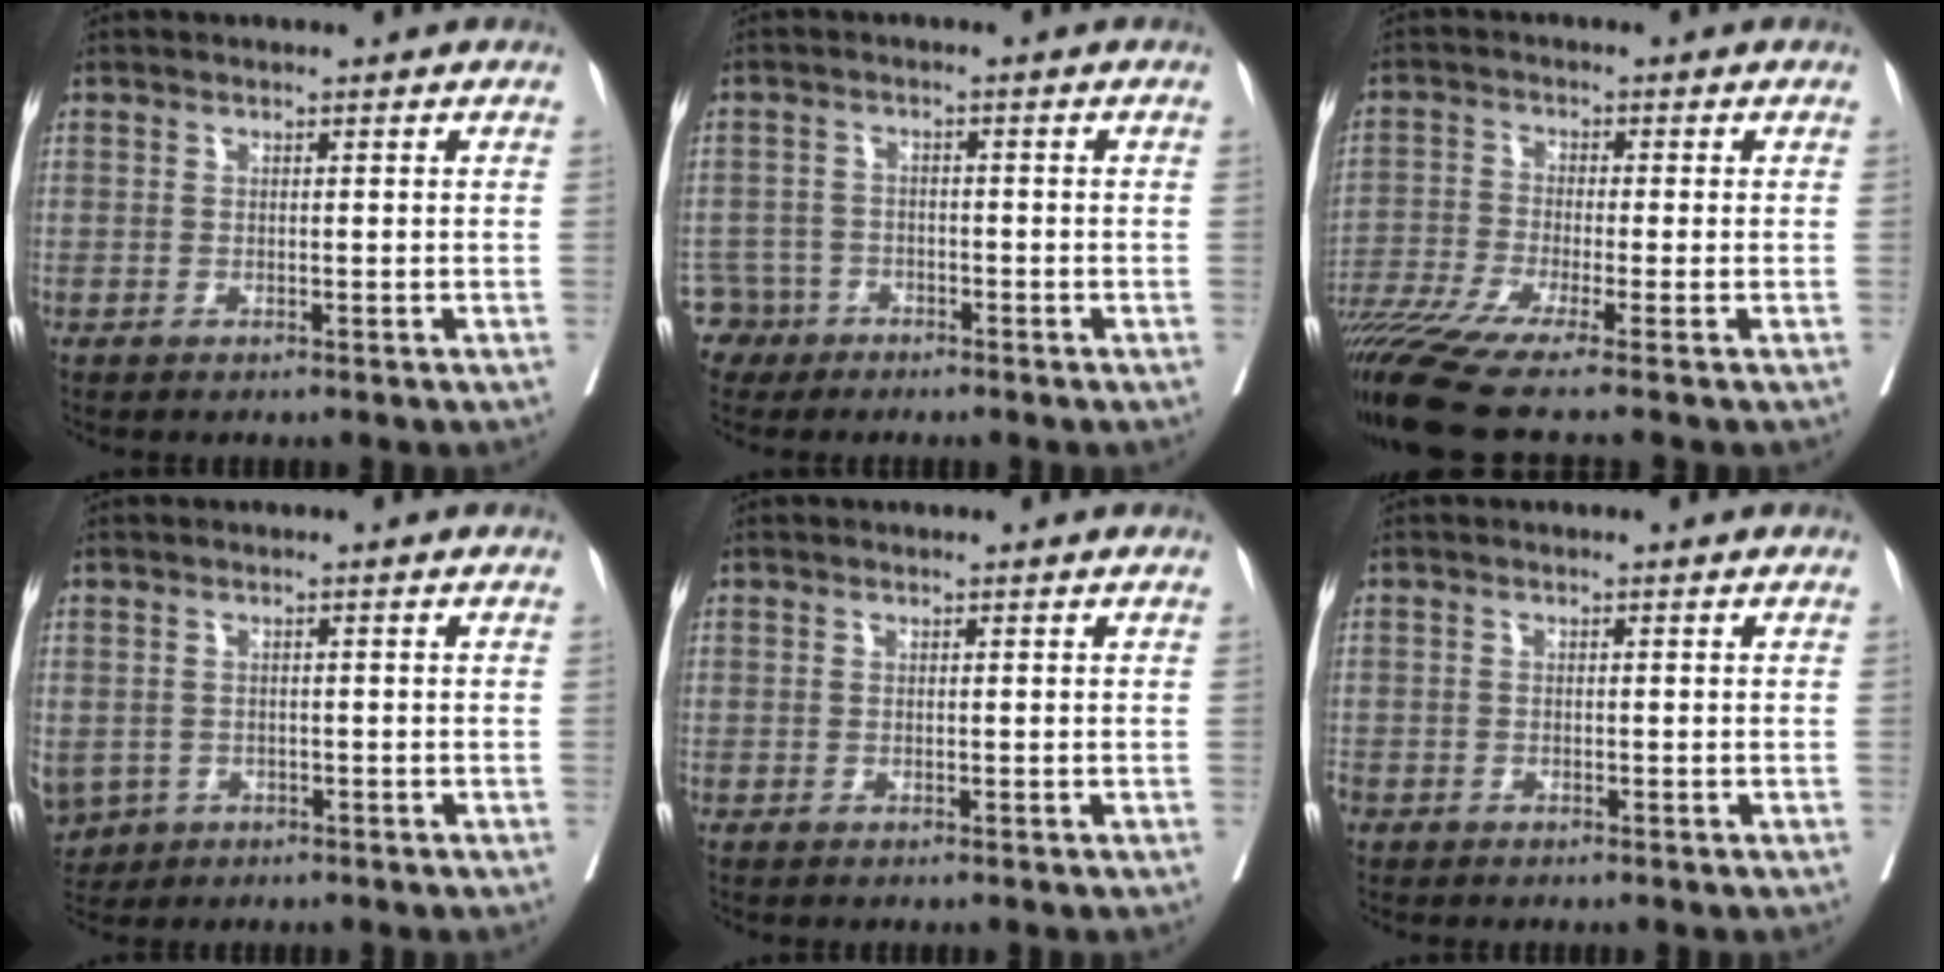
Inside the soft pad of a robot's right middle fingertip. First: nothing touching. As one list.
[{"total": 4.4, "force": [-3.1, 3.0, -0.9], "torque": [0.014, 0.007, -0.060]}, {"total": 14.2, "force": [-11.0, -0.5, 8.9], "torque": [-0.184, -0.037, -0.195]}, {"total": 9.7, "force": [-3.8, 8.3, 3.3], "torque": [-0.108, -0.005, -0.050]}, {"total": 0.0}, {"total": 1.9, "force": [-1.3, 1.3, 0.5], "torque": [-0.020, -0.002, -0.027]}]